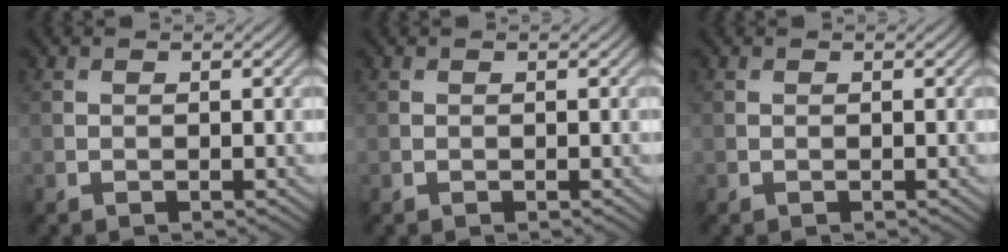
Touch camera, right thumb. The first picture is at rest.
{"total": 0.0}
{"total": 0.0}